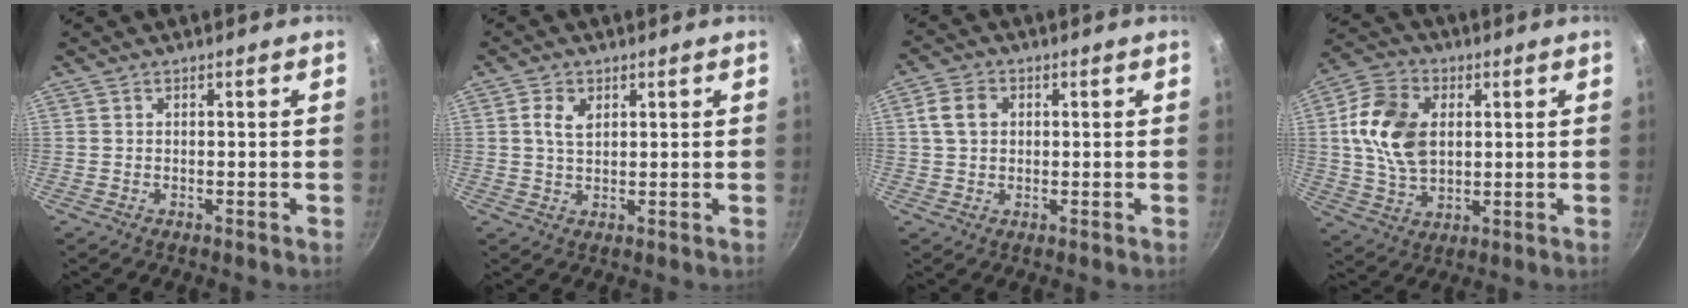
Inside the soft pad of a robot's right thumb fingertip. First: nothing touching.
{"total": 3.7, "force": [1.3, 2.4, 2.6], "torque": [-0.043, -0.001, 0.023]}
{"total": 5.0, "force": [0.8, 4.1, 2.7], "torque": [-0.036, 0.007, 0.009]}
{"total": 13.7, "force": [2.0, 9.4, 9.7], "torque": [-0.166, -0.001, 0.034]}